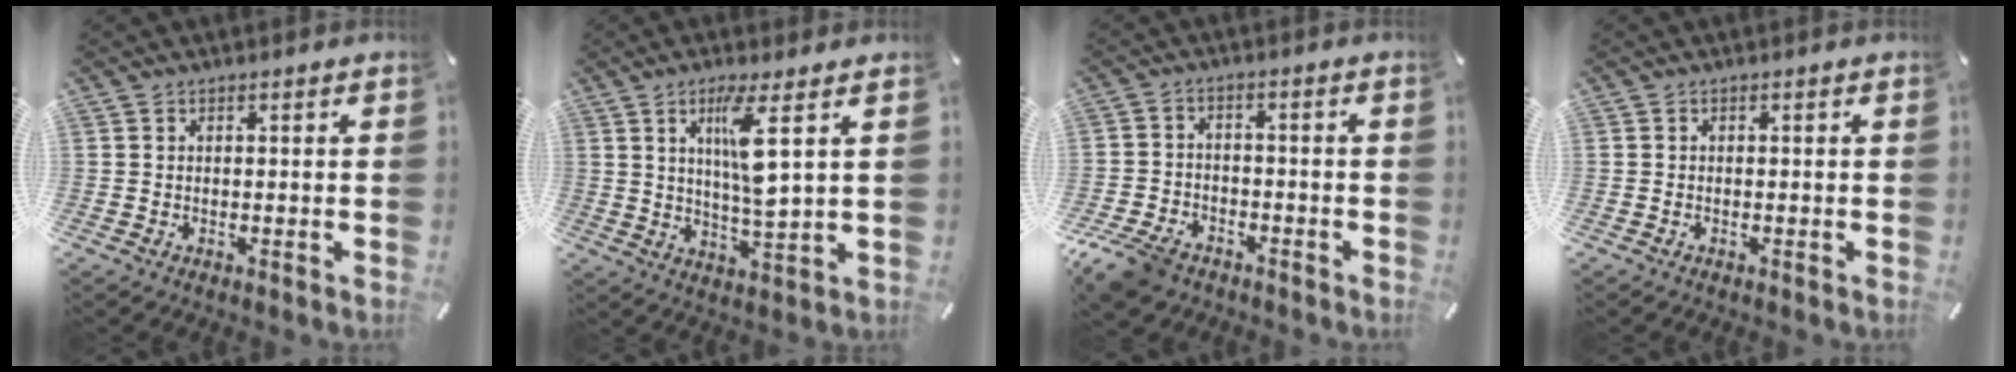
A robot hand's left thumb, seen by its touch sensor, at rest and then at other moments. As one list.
[{"total": 9.9, "force": [3.5, 1.4, 9.2], "torque": [-0.159, -0.009, 0.052]}, {"total": 8.2, "force": [-6.0, 4.7, 3.1], "torque": [-0.073, 0.026, -0.116]}, {"total": 0.6, "force": [-0.4, 0.4, 0.3], "torque": [-0.005, -0.001, -0.008]}]